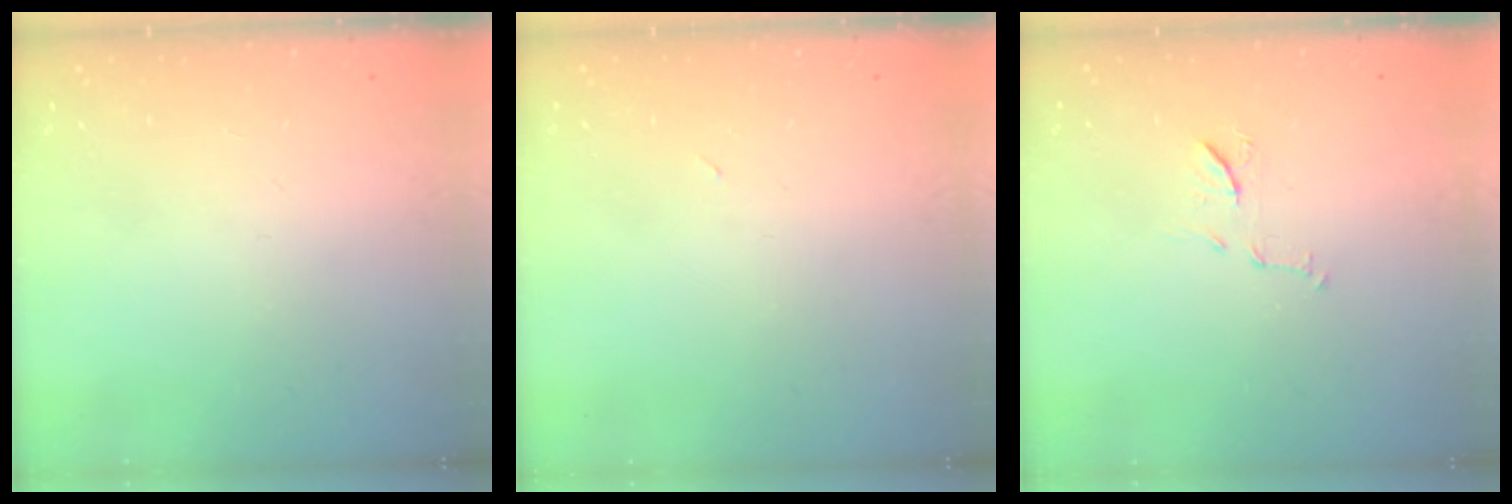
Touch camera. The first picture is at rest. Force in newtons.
{"total": 2.9, "press": 2.9, "slide": 0.7}
{"total": 7.4, "press": 7.3, "slide": 0.6}